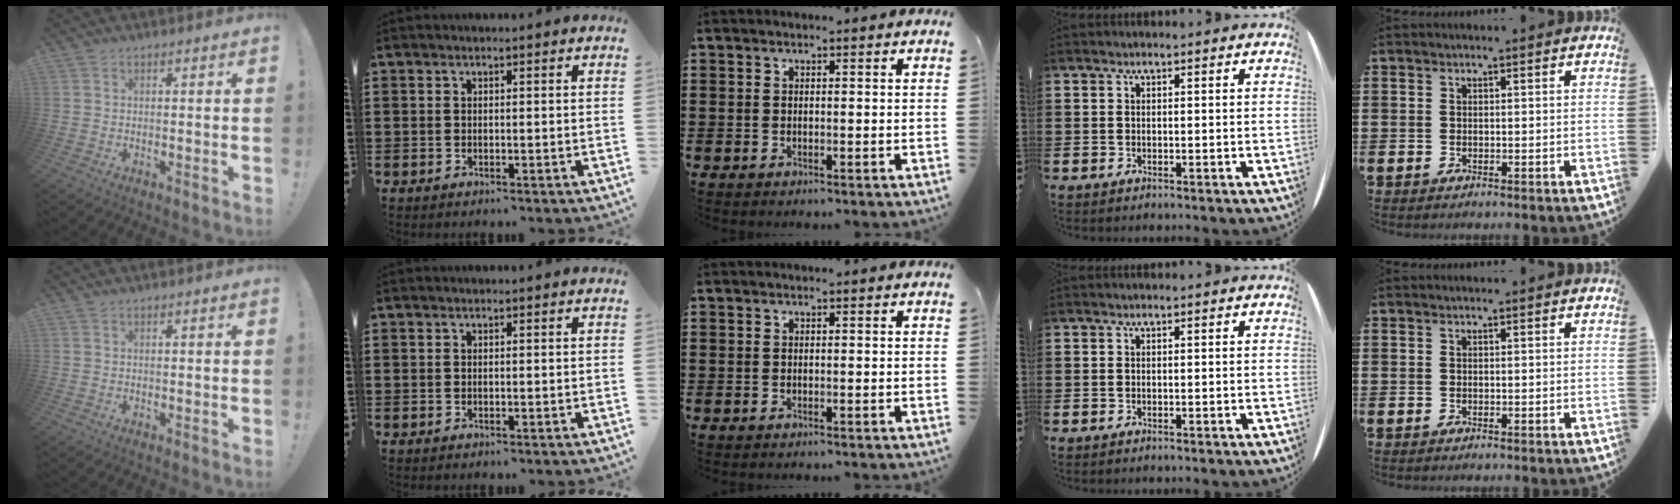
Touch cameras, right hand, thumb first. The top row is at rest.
{}